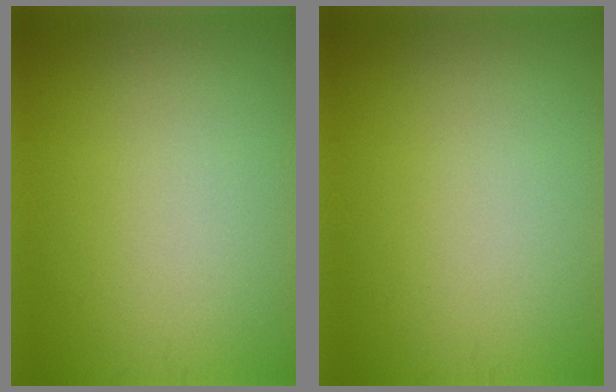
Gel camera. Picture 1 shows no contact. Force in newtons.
{"total": 0.0}